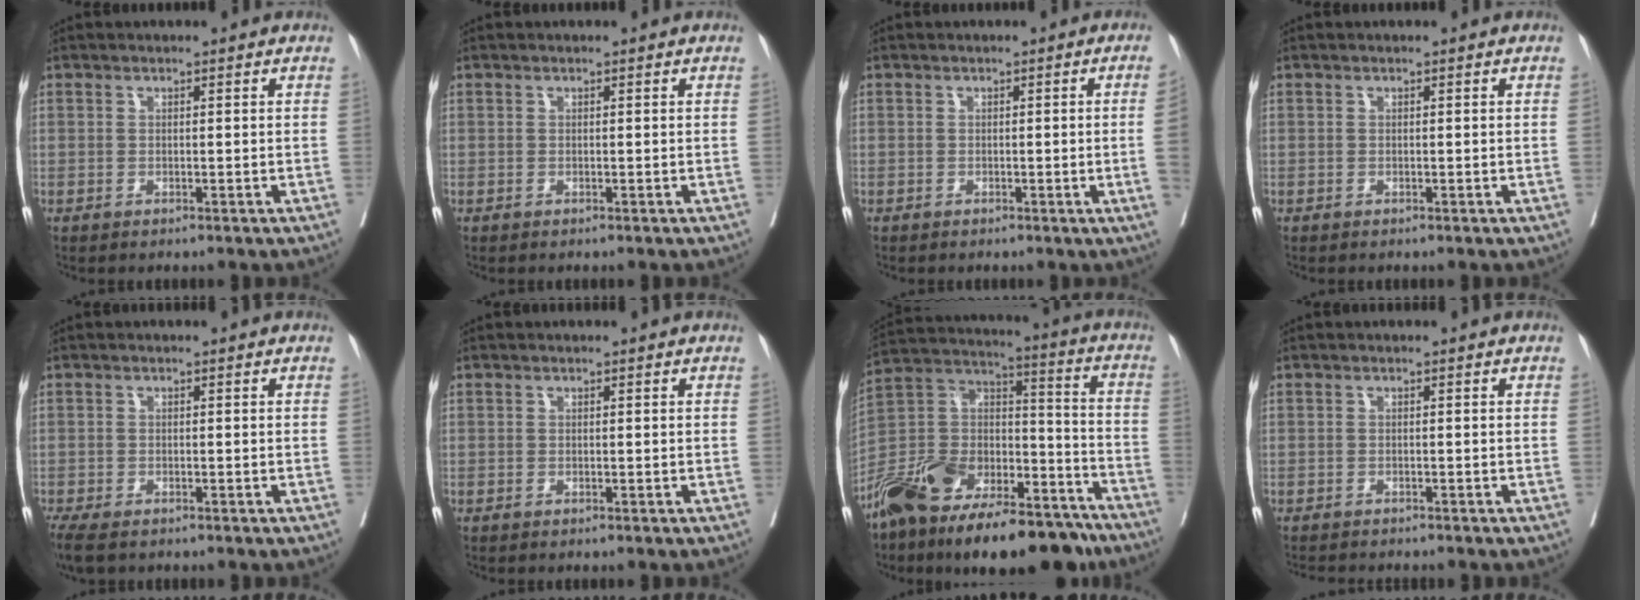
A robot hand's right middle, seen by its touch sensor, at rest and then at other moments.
{"total": 0.0}
{"total": 2.8, "force": [-0.4, -1.0, 2.6], "torque": [-0.032, -0.004, -0.003]}
{"total": 0.0}
{"total": 5.2, "force": [-3.9, 2.0, 2.8], "torque": [-0.055, -0.016, -0.066]}
{"total": 0.0}
{"total": 27.0, "force": [-20.1, 9.8, 15.1], "torque": [-0.263, 0.012, -0.337]}
{"total": 4.5, "force": [-4.1, 0.8, 1.5], "torque": [-0.019, -0.008, -0.060]}